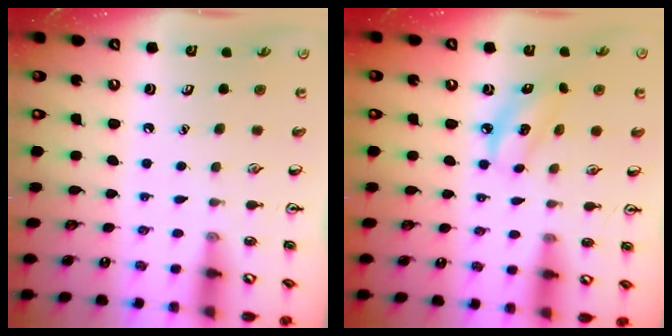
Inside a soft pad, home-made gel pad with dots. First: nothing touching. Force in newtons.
{"total": 6.1, "press": 6.0, "slide": 1.2}